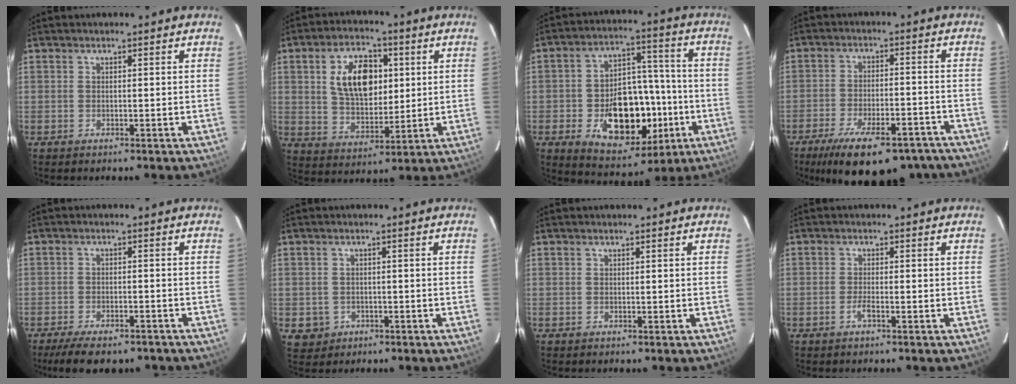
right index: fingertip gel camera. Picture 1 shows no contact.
{"total": 12.7, "force": [3.0, 7.6, 9.7], "torque": [-0.171, 0.018, 0.062]}
{"total": 18.5, "force": [-5.6, 11.6, 13.3], "torque": [-0.242, 0.017, -0.062]}
{"total": 20.9, "force": [-15.8, 7.7, 11.3], "torque": [-0.204, -0.025, -0.218]}
{"total": 11.7, "force": [-9.6, 3.7, 5.6], "torque": [-0.120, -0.021, -0.141]}
{"total": 3.8, "force": [-1.0, 3.6, 0.7], "torque": [-0.025, 0.005, -0.006]}
{"total": 0.0}
{"total": 1.6, "force": [-1.0, 0.3, 1.2], "torque": [-0.027, 0.000, -0.020]}